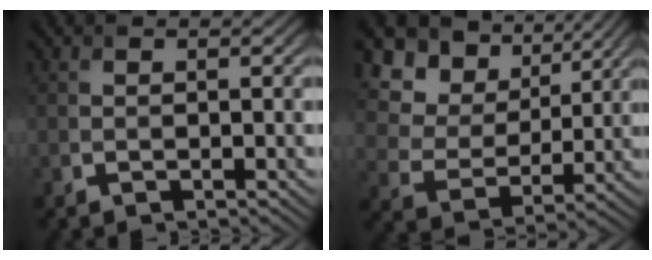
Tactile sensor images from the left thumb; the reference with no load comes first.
{"total": 14.5, "force": [7.3, 10.3, 7.3], "torque": [-0.212, 0.036, 0.154]}